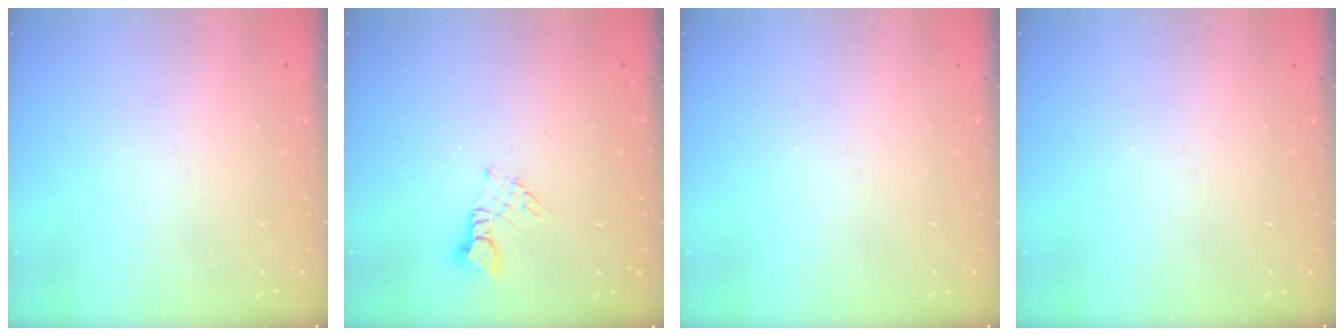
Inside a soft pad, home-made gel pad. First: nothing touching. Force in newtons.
{"total": 2.3, "press": 2.3, "slide": 0.3}
{"total": 0.0}
{"total": 0.0}